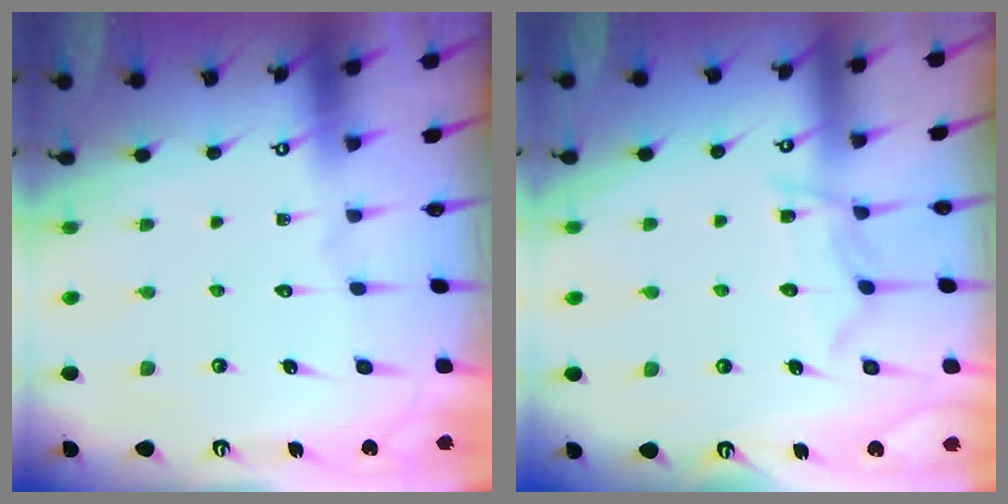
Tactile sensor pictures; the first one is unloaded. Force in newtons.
{"total": 8.1, "press": 8.1, "slide": 0.8}